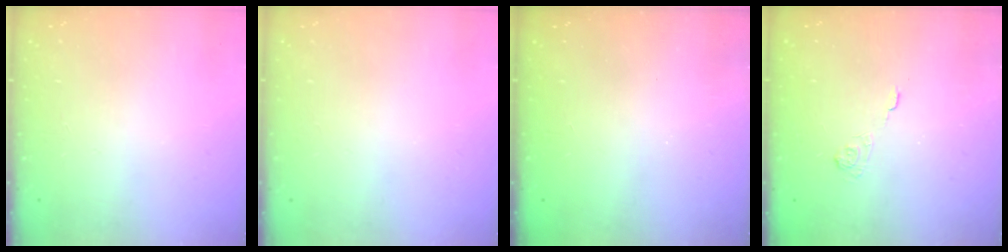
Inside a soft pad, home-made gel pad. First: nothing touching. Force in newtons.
{"total": 0.0}
{"total": 2.5, "press": 2.4, "slide": 0.8}
{"total": 2.0, "press": 1.4, "slide": 1.4}